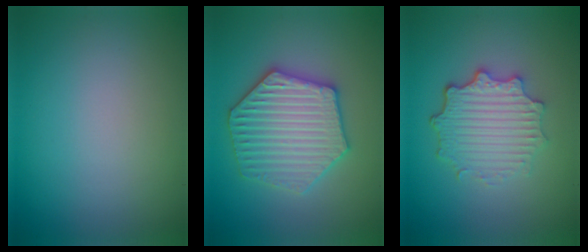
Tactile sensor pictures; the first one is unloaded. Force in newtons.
{"total": 6.3, "press": 6.2, "slide": 1.0}
{"total": 4.8, "press": 3.8, "slide": 3.1}